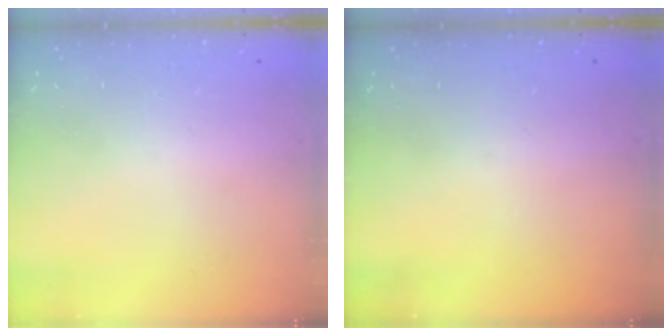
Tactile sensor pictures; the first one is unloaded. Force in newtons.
{"total": 0.0}